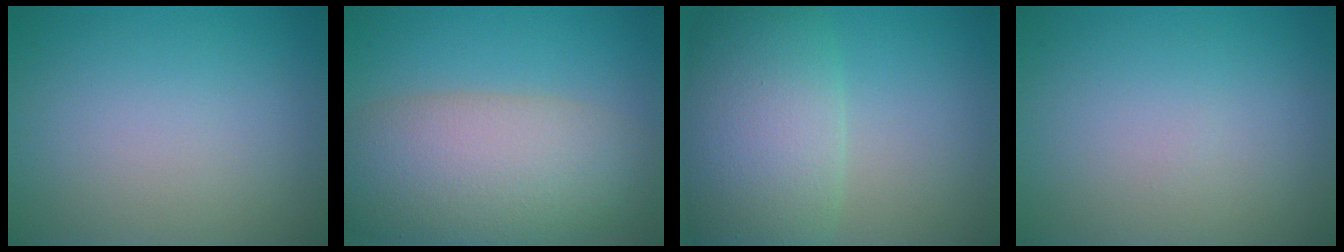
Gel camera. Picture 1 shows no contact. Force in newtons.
{"total": 9.8, "press": 9.8, "slide": 0.6}
{"total": 8.0, "press": 8.0, "slide": 0.7}
{"total": 0.0}